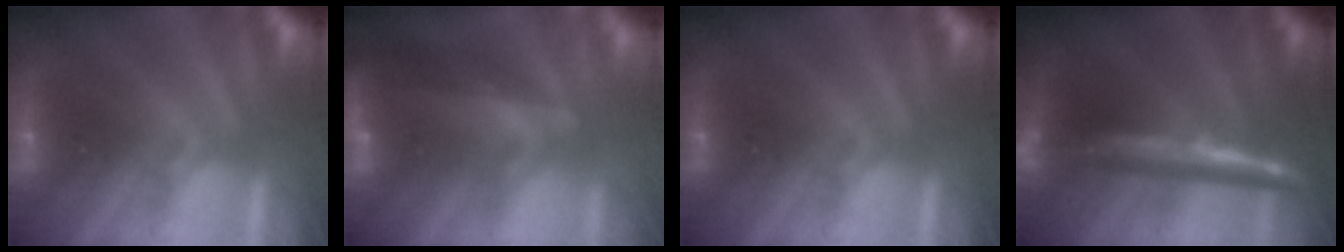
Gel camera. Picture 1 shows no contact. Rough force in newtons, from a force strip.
{"total": 6.9}
{"total": 0.0}
{"total": 2.9}